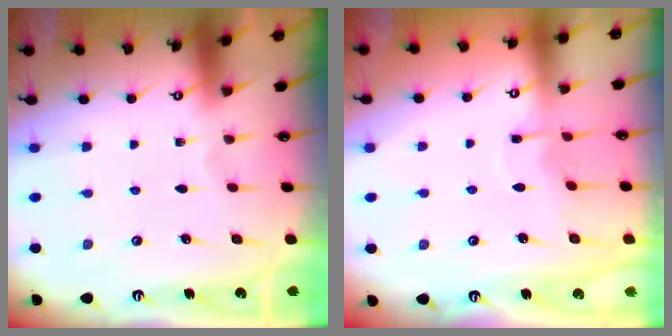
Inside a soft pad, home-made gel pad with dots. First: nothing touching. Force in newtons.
{"total": 2.9, "press": 2.9, "slide": 0.4}